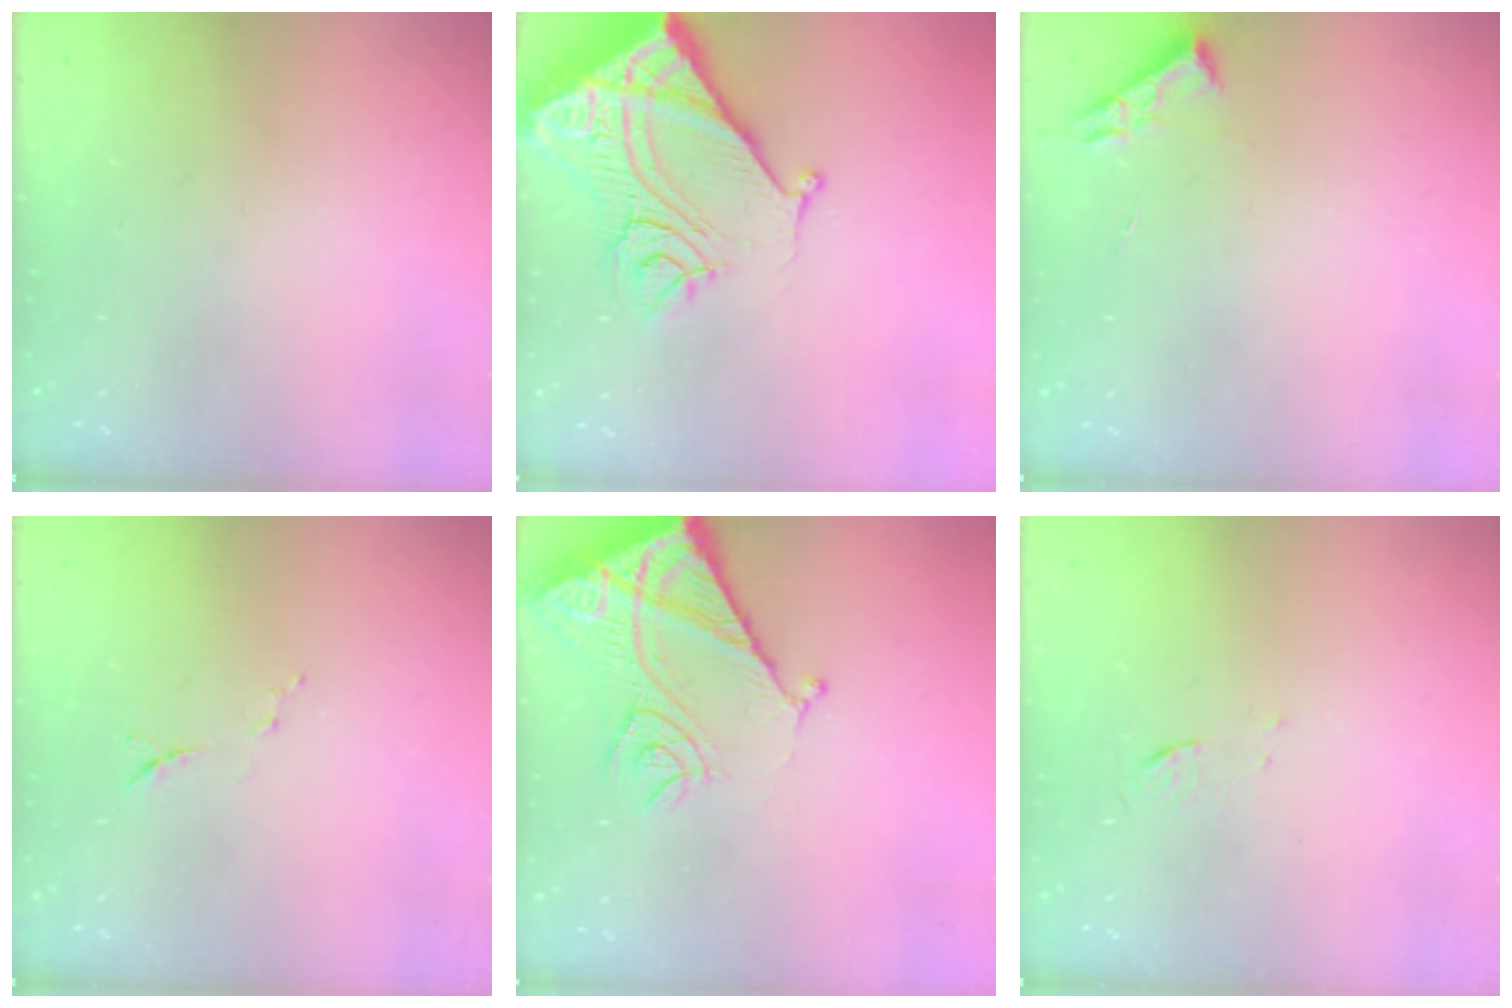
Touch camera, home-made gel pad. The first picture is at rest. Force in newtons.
{"total": 14.2, "press": 14.1, "slide": 1.8}
{"total": 3.1, "press": 3.0, "slide": 0.4}
{"total": 6.4, "press": 6.3, "slide": 1.3}
{"total": 13.7, "press": 13.6, "slide": 1.6}
{"total": 3.2, "press": 3.0, "slide": 1.3}